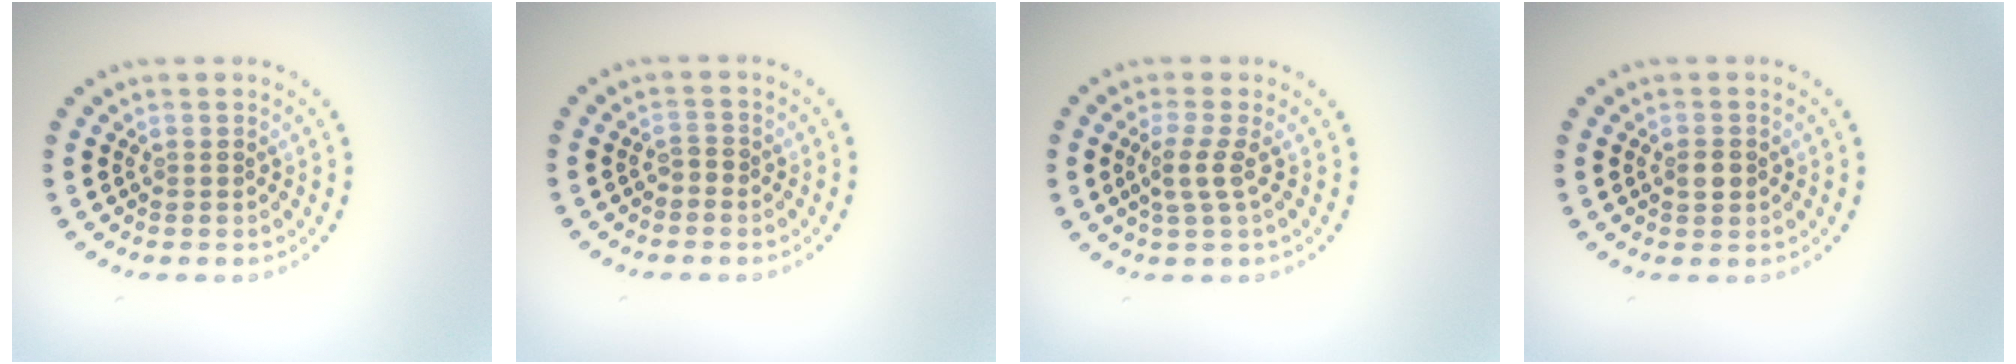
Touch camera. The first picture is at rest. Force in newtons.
{"total": 0.9, "press": 0.8, "slide": 0.5}
{"total": 2.1, "press": 1.5, "slide": 1.4}
{"total": 1.6, "press": 1.6, "slide": 0.2}